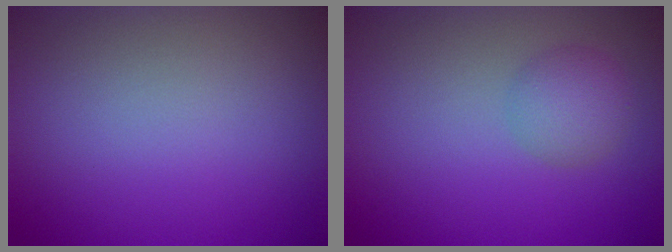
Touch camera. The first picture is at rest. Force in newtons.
{"total": 2.5, "press": 2.5, "slide": 0.1}